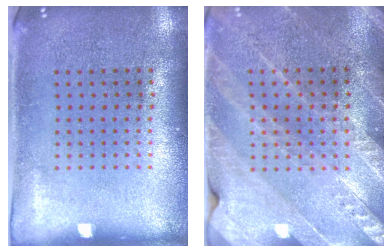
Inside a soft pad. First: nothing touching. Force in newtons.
{"total": 2.6, "press": 2.5, "slide": 0.7}